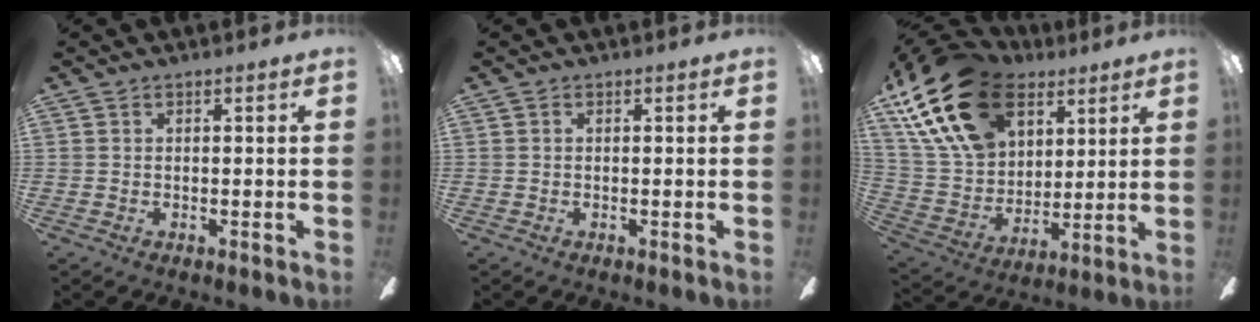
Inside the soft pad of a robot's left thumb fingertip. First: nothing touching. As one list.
[{"total": 0.0}, {"total": 23.5, "force": [12.7, 14.5, 13.4], "torque": [-0.273, -0.047, 0.229]}]